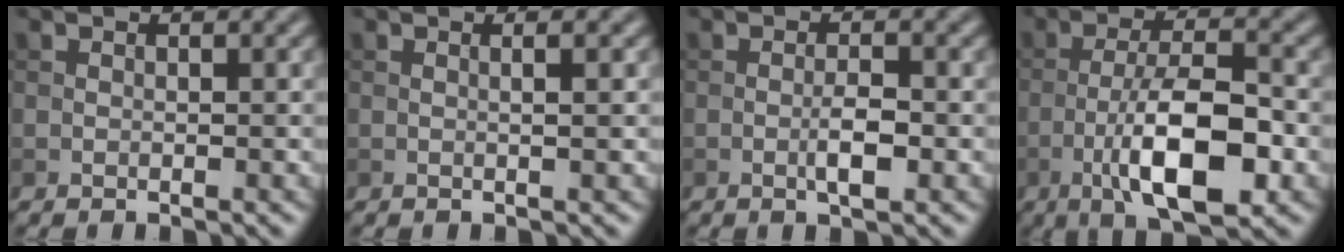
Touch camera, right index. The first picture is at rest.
{"total": 1.7, "force": [0.2, 0.5, 1.6], "torque": [-0.020, 0.004, -0.005]}
{"total": 2.4, "force": [-0.7, 0.6, 2.2], "torque": [-0.038, 0.002, -0.013]}
{"total": 9.1, "force": [-3.3, 2.9, 8.0], "torque": [-0.136, 0.008, -0.061]}